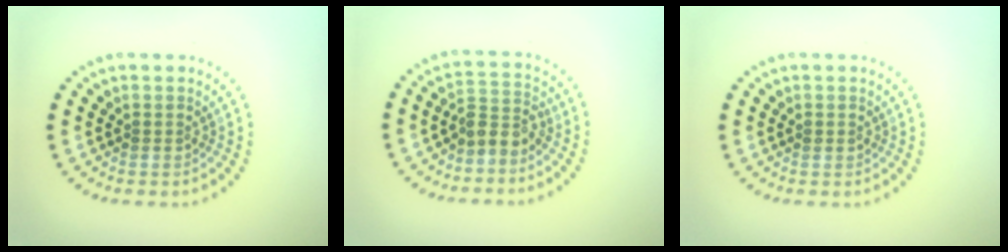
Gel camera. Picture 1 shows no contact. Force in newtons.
{"total": 2.5, "press": 1.9, "slide": 1.6}
{"total": 0.8, "press": 0.8, "slide": 0.0}